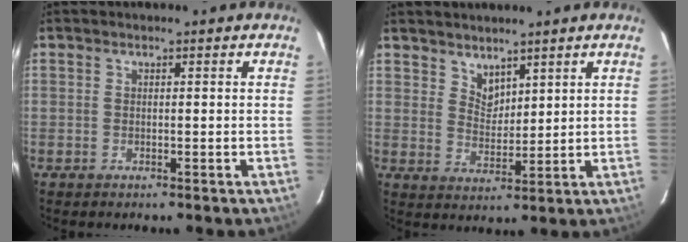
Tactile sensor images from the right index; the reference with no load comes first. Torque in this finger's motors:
{"motor_torque": [-0.18, 0.00, -0.03, 0.00]}